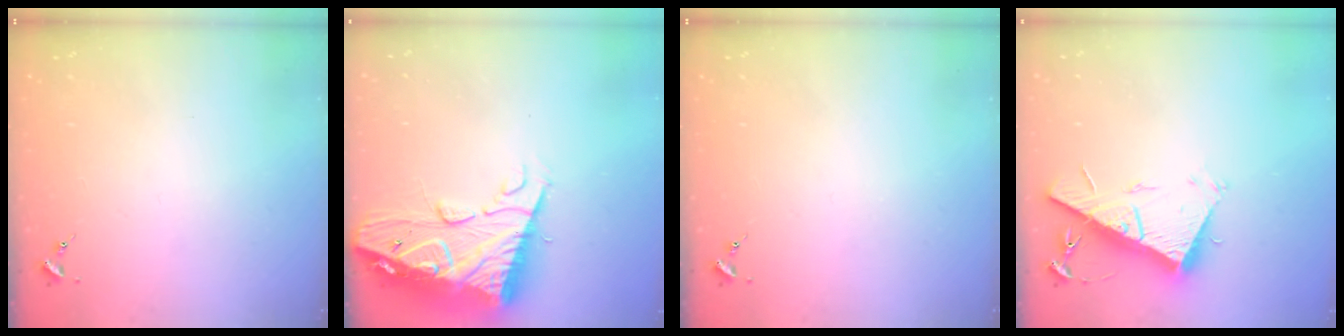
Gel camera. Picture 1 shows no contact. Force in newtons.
{"total": 17.9, "press": 17.8, "slide": 1.7}
{"total": 0.0}
{"total": 17.5, "press": 17.5, "slide": 0.4}